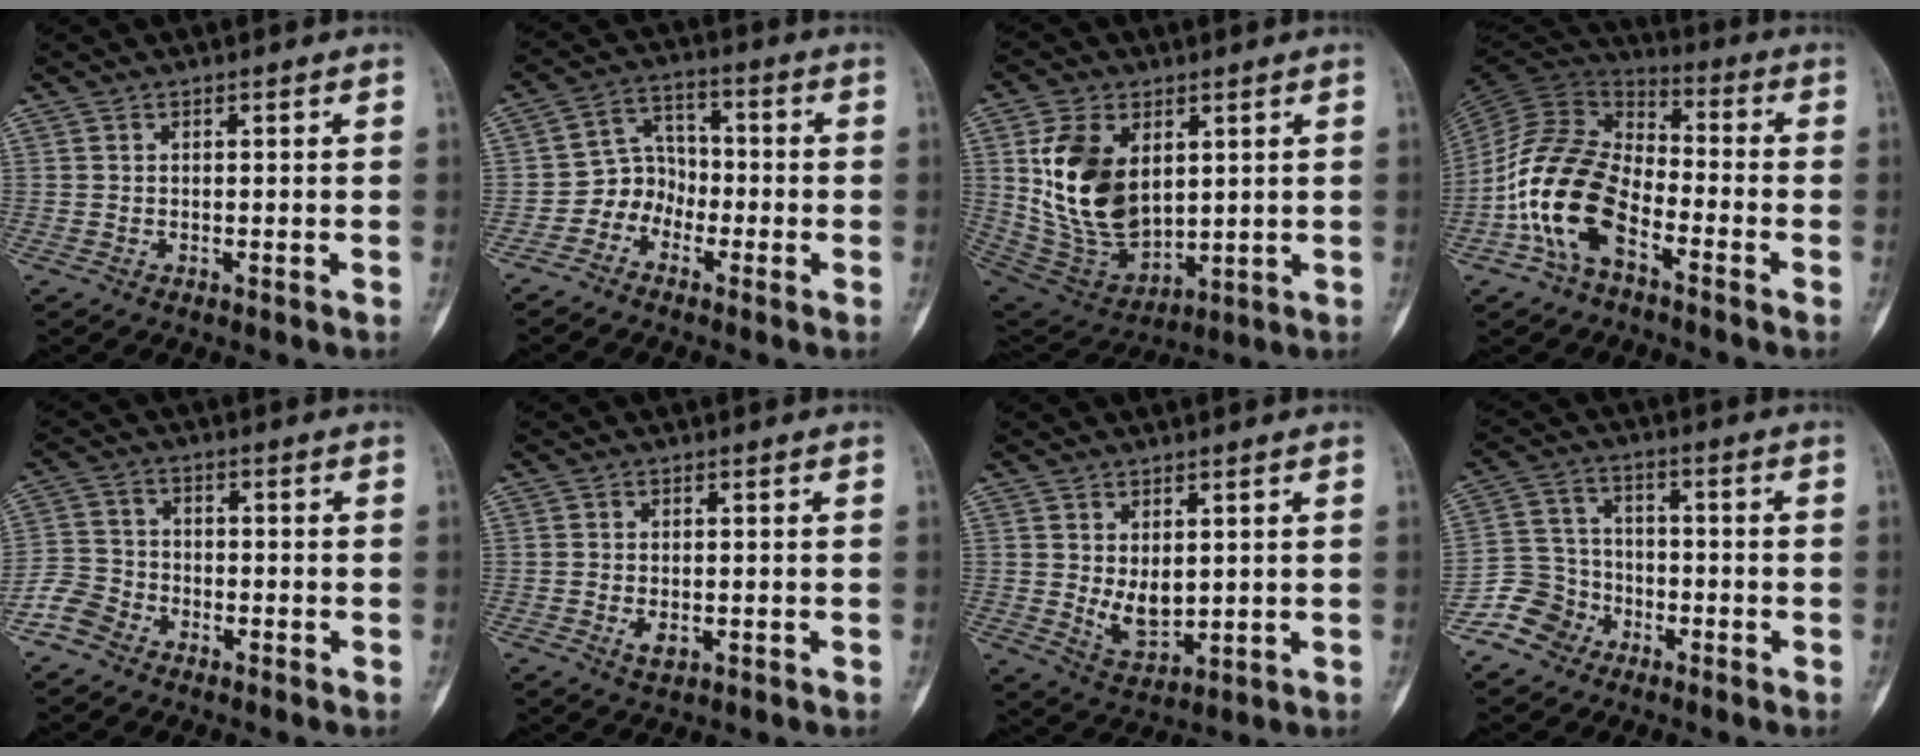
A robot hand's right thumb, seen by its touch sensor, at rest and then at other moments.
{"total": 5.9, "force": [-2.9, 4.9, 1.6], "torque": [0.009, 0.042, -0.067]}
{"total": 17.2, "force": [3.9, 10.9, 12.7], "torque": [-0.218, -0.023, 0.096]}
{"total": 15.8, "force": [-6.3, 9.0, 11.4], "torque": [-0.216, 0.053, -0.132]}
{"total": 5.1, "force": [-3.6, 3.5, 0.9], "torque": [-0.006, 0.017, -0.084]}
{"total": 2.5, "force": [-0.7, 1.4, 1.9], "torque": [-0.031, -0.001, -0.011]}
{"total": 6.0, "force": [0.9, 3.7, 4.6], "torque": [-0.062, -0.020, 0.033]}
{"total": 7.7, "force": [-4.8, 6.0, 0.8], "torque": [0.013, 0.044, -0.102]}